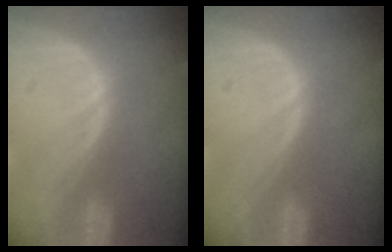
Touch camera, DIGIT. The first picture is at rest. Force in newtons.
{"total": 0.0}